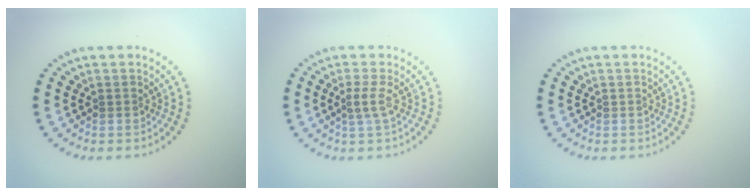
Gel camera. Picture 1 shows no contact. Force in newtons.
{"total": 1.4, "press": 1.0, "slide": 1.1}
{"total": 0.0}